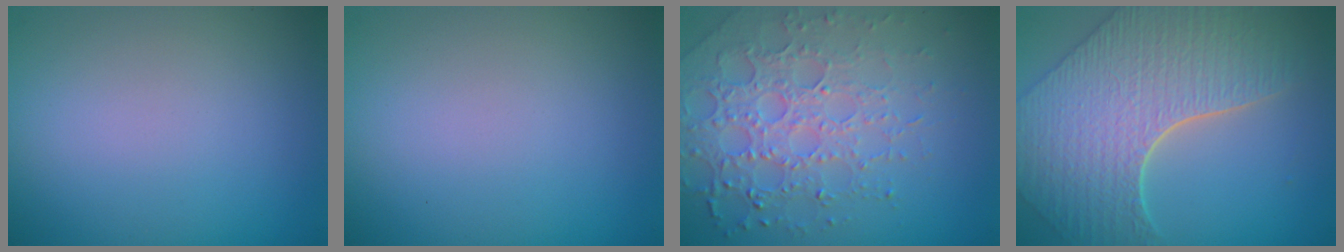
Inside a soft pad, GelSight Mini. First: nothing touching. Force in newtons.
{"total": 0.0}
{"total": 6.4, "press": 4.9, "slide": 4.1}
{"total": 8.6, "press": 6.2, "slide": 5.9}